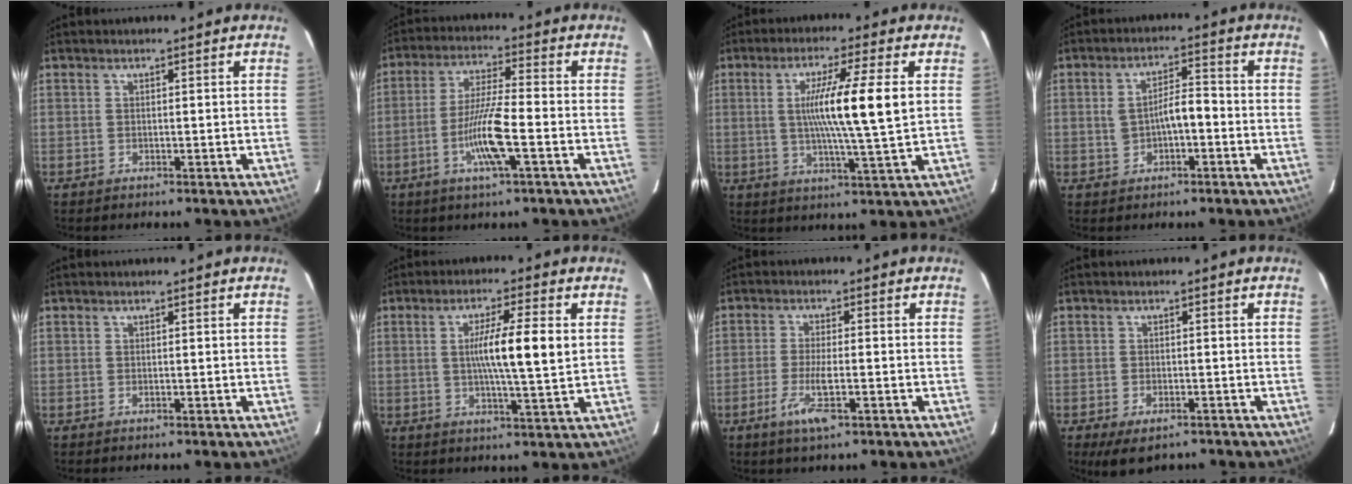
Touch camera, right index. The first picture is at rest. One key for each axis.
{"total": 9.4, "fx": -3.2, "fy": 0.3, "fz": 8.9, "tx": -0.172, "ty": -0.006, "tz": -0.062}
{"total": 11.8, "fx": 1.7, "fy": -0.7, "fz": 11.6, "tx": -0.205, "ty": -0.003, "tz": 0.027}
{"total": 5.5, "fx": -0.7, "fy": 2.2, "fz": 5.0, "tx": -0.096, "ty": 0.020, "tz": -0.008}
{"total": 0.0}
{"total": 9.4, "fx": 1.3, "fy": 0.2, "fz": 9.4, "tx": -0.161, "ty": 0.002, "tz": 0.020}
{"total": 5.3, "fx": -2.4, "fy": 0.7, "fz": 4.6, "tx": -0.096, "ty": -0.008, "tz": -0.043}
{"total": 5.4, "fx": -3.8, "fy": 2.5, "fz": 2.9, "tx": -0.049, "ty": -0.006, "tz": -0.054}